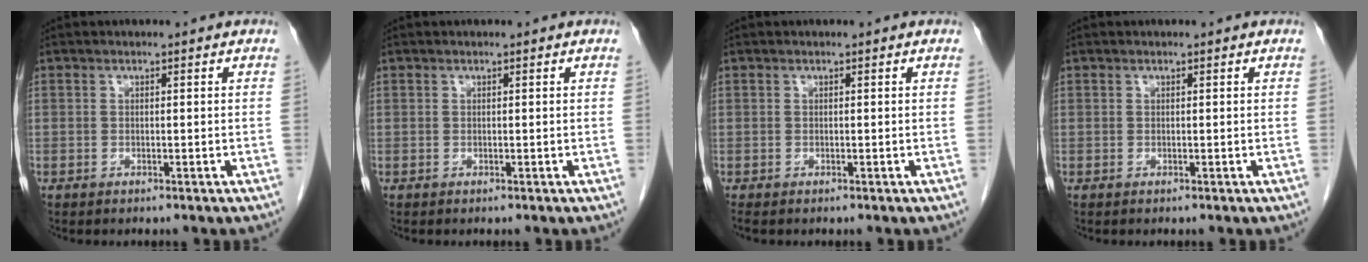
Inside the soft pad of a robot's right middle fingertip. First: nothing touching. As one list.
[{"total": 0.0}, {"total": 0.7, "force": [-0.6, 0.2, 0.3], "torque": [-0.006, -0.001, -0.009]}, {"total": 0.0}]